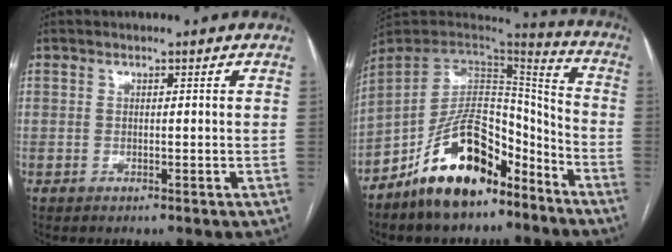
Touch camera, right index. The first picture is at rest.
{"total": 17.8, "force": [-11.5, 9.0, 10.2], "torque": [-0.168, 0.040, -0.194]}